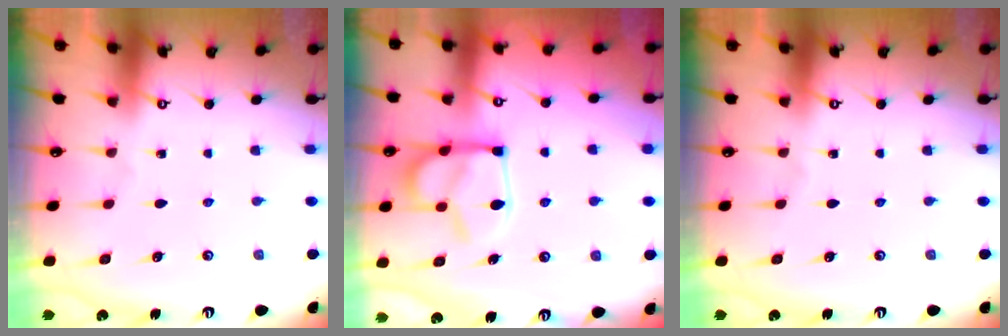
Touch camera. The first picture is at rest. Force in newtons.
{"total": 13.7, "press": 13.6, "slide": 1.7}
{"total": 0.0}